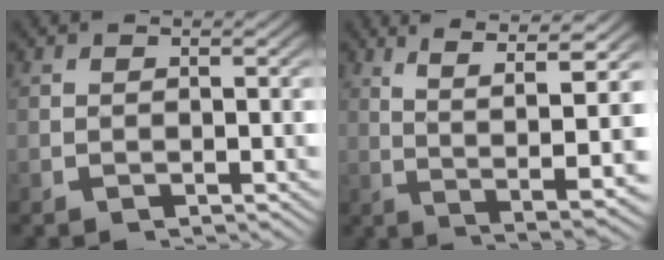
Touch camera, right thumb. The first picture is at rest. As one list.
[{"total": 10.7, "force": [2.7, 4.5, 9.4], "torque": [-0.136, 0.001, 0.042]}]